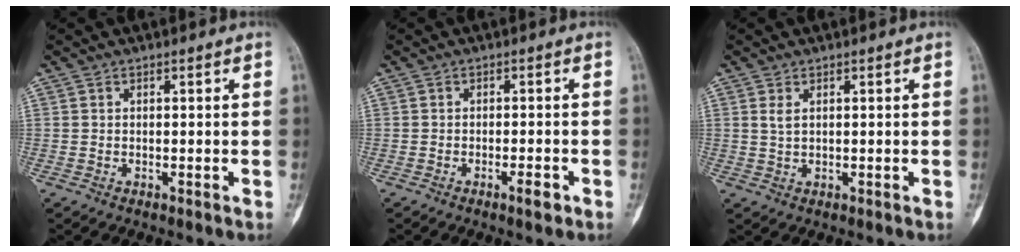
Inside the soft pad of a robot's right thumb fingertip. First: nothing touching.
{"total": 2.4, "force": [-1.3, 0.5, 1.9], "torque": [-0.030, 0.003, -0.021]}
{"total": 1.7, "force": [0.7, 0.8, 1.3], "torque": [-0.029, 0.001, 0.020]}